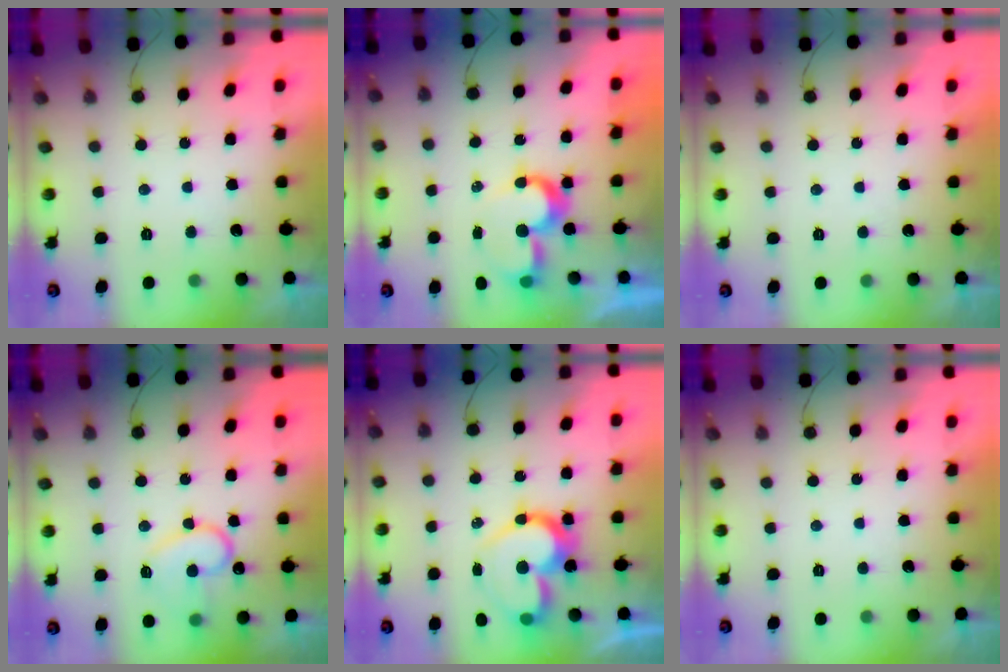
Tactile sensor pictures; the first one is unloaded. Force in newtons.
{"total": 8.5, "press": 8.5, "slide": 0.2}
{"total": 1.7, "press": 1.7, "slide": 0.0}
{"total": 14.7, "press": 14.6, "slide": 1.5}
{"total": 16.5, "press": 16.5, "slide": 1.5}
{"total": 1.7, "press": 1.6, "slide": 0.1}